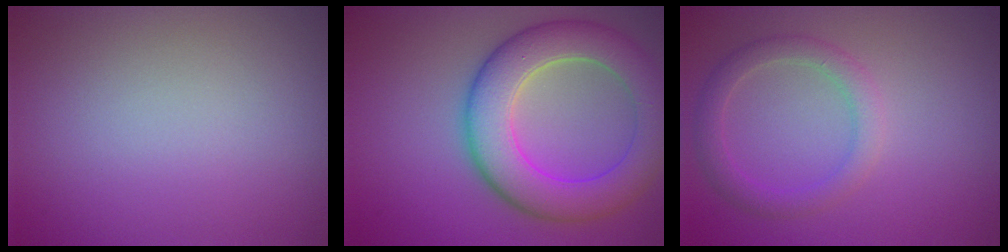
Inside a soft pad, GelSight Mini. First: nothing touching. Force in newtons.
{"total": 7.9, "press": 7.9, "slide": 0.2}
{"total": 2.5, "press": 2.5, "slide": 0.1}